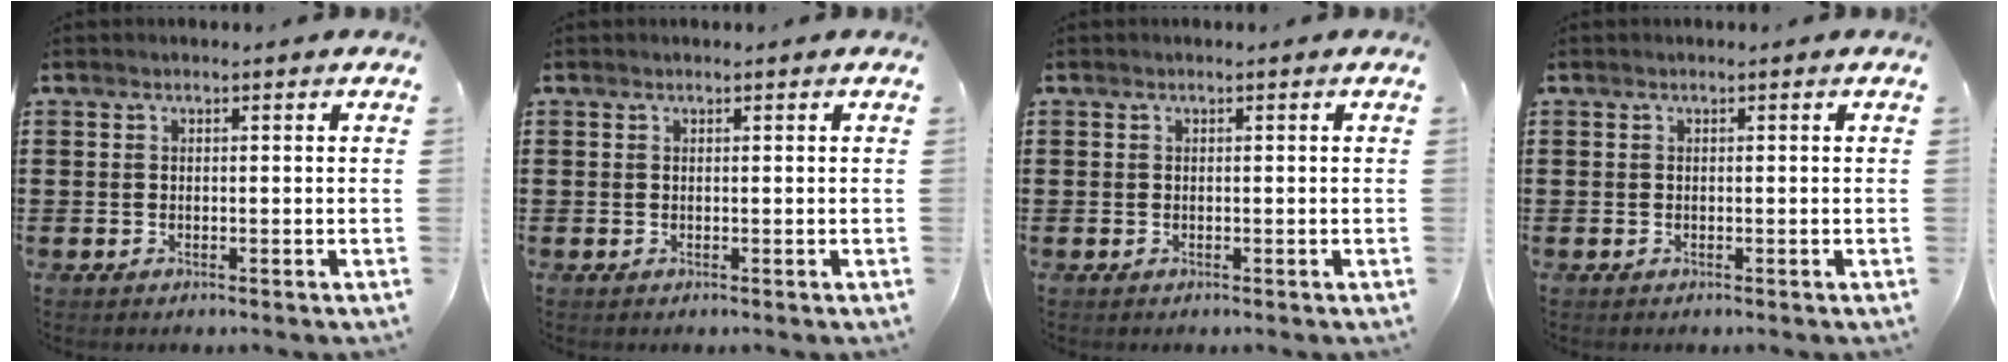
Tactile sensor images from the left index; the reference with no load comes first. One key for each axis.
{"total": 0.0}
{"total": 0.0}
{"total": 0.0}